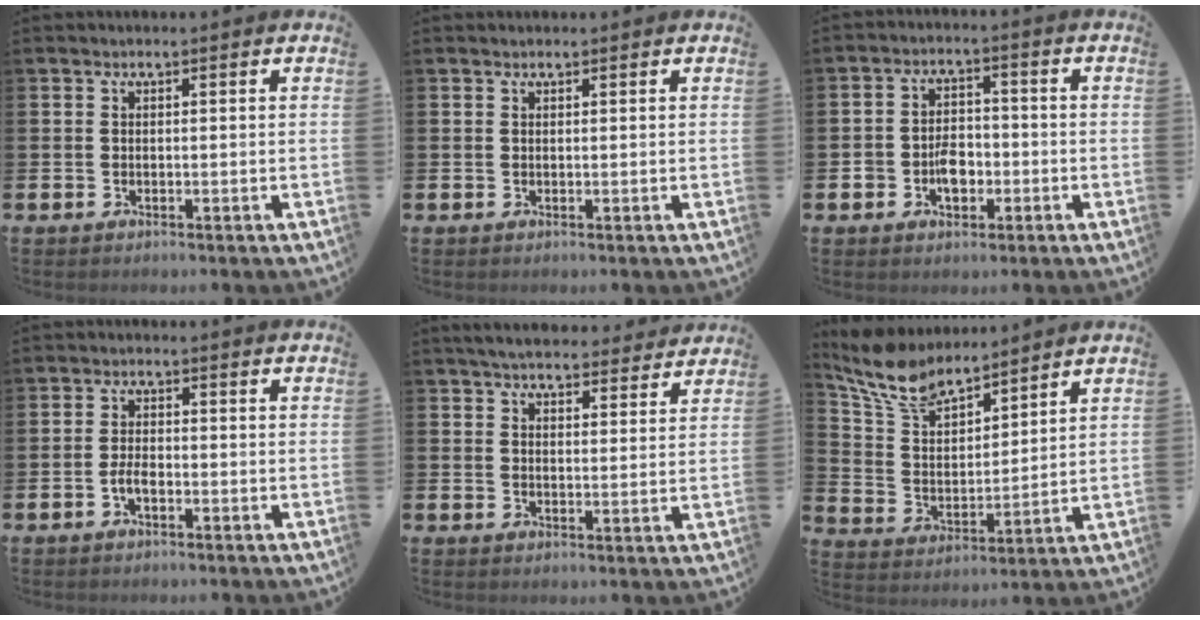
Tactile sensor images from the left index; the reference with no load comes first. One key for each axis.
{"total": 0.6, "fx": 0.5, "fy": 0.2, "fz": 0.1, "tx": 0.004, "ty": -0.001, "tz": 0.009}
{"total": 4.2, "fx": -1.3, "fy": 3.1, "fz": 2.5, "tx": -0.040, "ty": 0.003, "tz": -0.029}
{"total": 2.3, "fx": -0.8, "fy": 1.1, "fz": 1.8, "tx": -0.033, "ty": 0.002, "tz": -0.017}
{"total": 4.9, "fx": 4.7, "fy": 1.0, "fz": 0.9, "tx": -0.028, "ty": -0.025, "tz": 0.083}
{"total": 8.8, "fx": 7.8, "fy": 2.9, "fz": 2.7, "tx": -0.090, "ty": -0.037, "tz": 0.144}